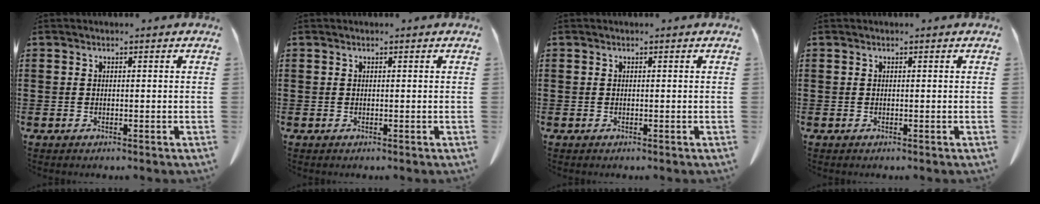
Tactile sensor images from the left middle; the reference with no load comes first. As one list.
[{"total": 0.0}, {"total": 0.0}, {"total": 0.0}]